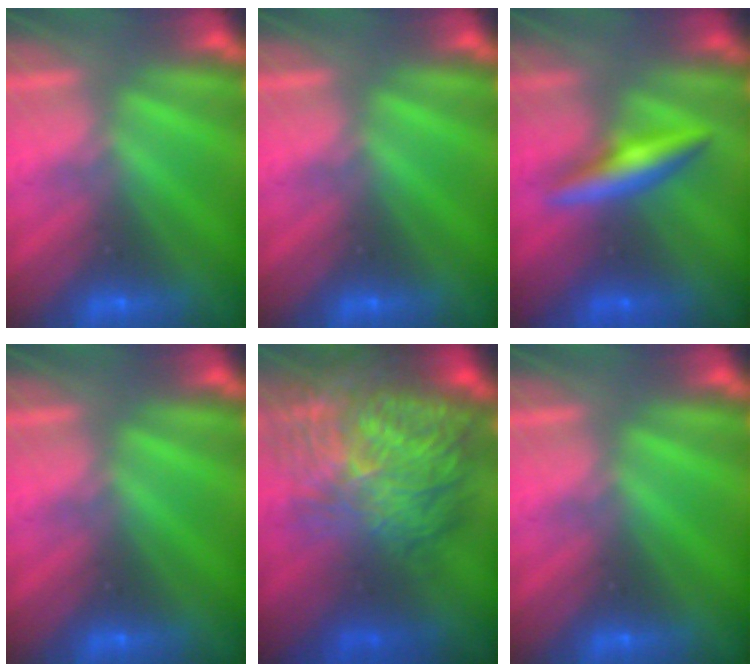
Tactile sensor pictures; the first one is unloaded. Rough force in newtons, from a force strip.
{"total": 0.0}
{"total": 2.7}
{"total": 0.0}
{"total": 9.0}
{"total": 0.0}